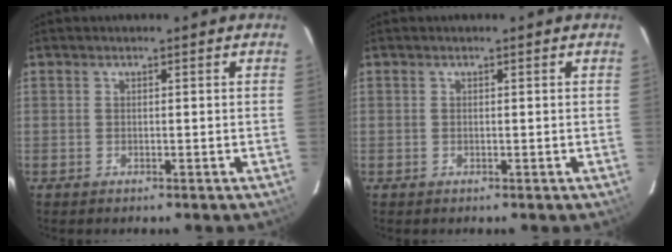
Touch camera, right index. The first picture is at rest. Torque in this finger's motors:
{"motor_torque": [0.00, 0.00, 0.00, 0.00]}